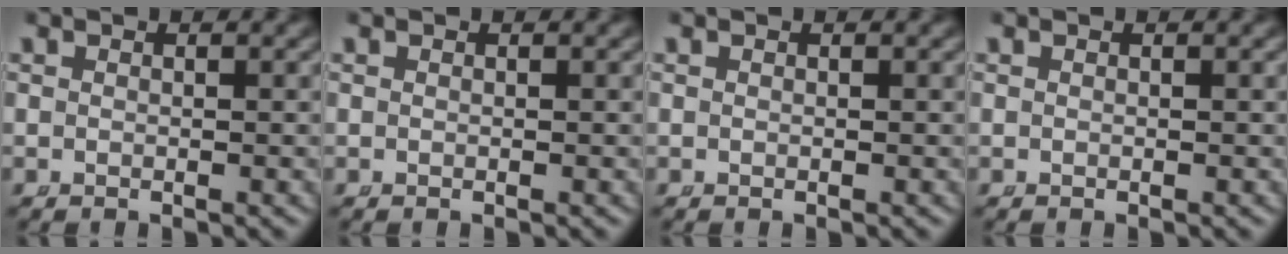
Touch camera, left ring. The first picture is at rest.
{"total": 0.0}
{"total": 0.0}
{"total": 0.0}